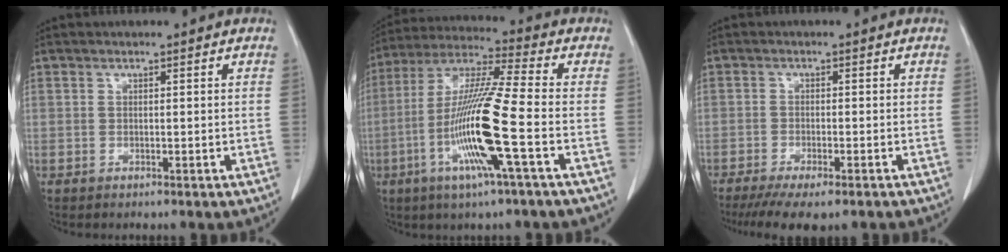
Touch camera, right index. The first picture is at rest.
{"total": 15.3, "force": [-4.4, -0.5, 14.7], "torque": [-0.297, -0.011, -0.091]}
{"total": 9.8, "force": [-7.6, 2.1, 5.8], "torque": [-0.079, -0.015, -0.113]}